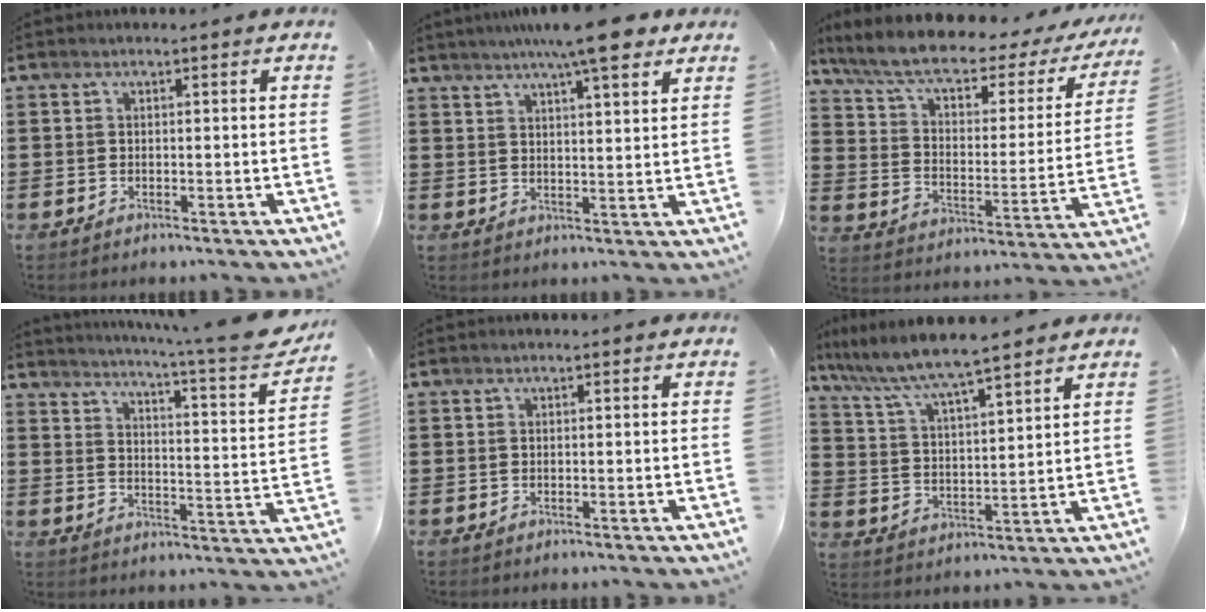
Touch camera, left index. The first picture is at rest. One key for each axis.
{"total": 8.6, "fx": 6.5, "fy": 0.9, "fz": 5.5, "tx": -0.098, "ty": -0.012, "tz": 0.111}
{"total": 8.0, "fx": 5.8, "fy": 2.1, "fz": 5.1, "tx": -0.121, "ty": -0.033, "tz": 0.097}
{"total": 7.1, "fx": 6.0, "fy": -0.3, "fz": 3.8, "tx": -0.074, "ty": -0.054, "tz": 0.094}
{"total": 0.0}
{"total": 6.4, "fx": 5.8, "fy": 0.0, "fz": 2.7, "tx": -0.078, "ty": -0.035, "tz": 0.095}